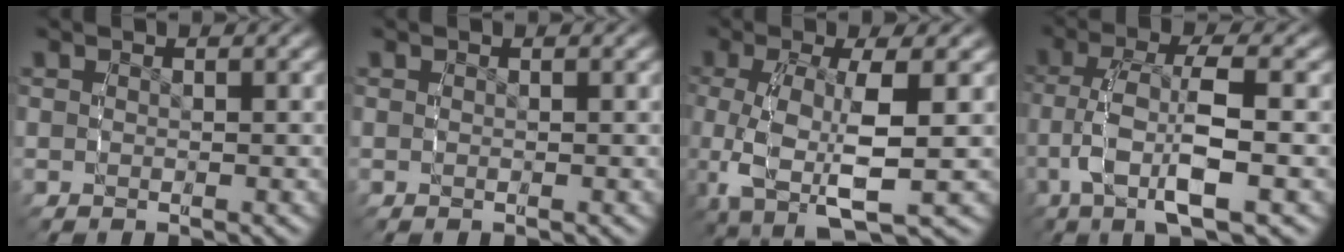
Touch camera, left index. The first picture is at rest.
{"total": 0.0}
{"total": 8.4, "force": [-2.2, 4.8, 6.5], "torque": [-0.154, -0.041, -0.018]}
{"total": 6.7, "force": [-1.2, 3.1, 5.9], "torque": [-0.124, -0.008, -0.022]}